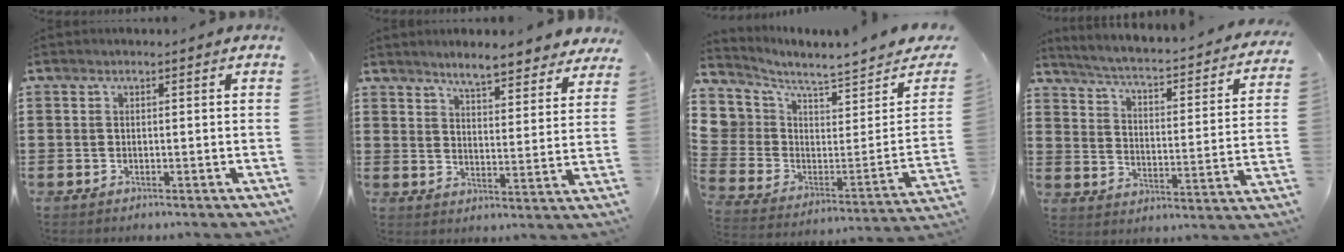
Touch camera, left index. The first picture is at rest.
{"total": 5.5, "force": [5.3, 0.1, 1.4], "torque": [-0.043, -0.032, 0.092]}
{"total": 3.3, "force": [2.9, 1.5, -0.5], "torque": [-0.029, -0.048, 0.047]}
{"total": 2.4, "force": [1.9, -0.2, 1.4], "torque": [-0.044, -0.033, 0.019]}